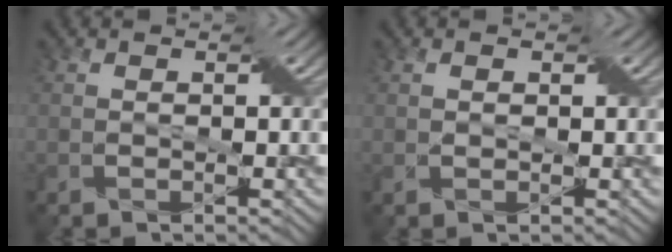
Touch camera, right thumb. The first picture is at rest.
{"total": 0.6, "force": [0.3, 0.4, 0.4], "torque": [-0.010, 0.002, 0.004]}